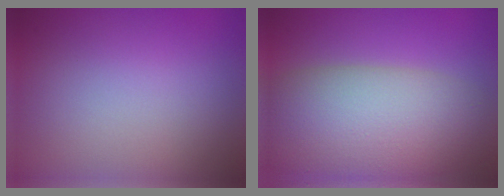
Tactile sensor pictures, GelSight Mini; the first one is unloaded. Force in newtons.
{"total": 10.6, "press": 10.5, "slide": 0.9}